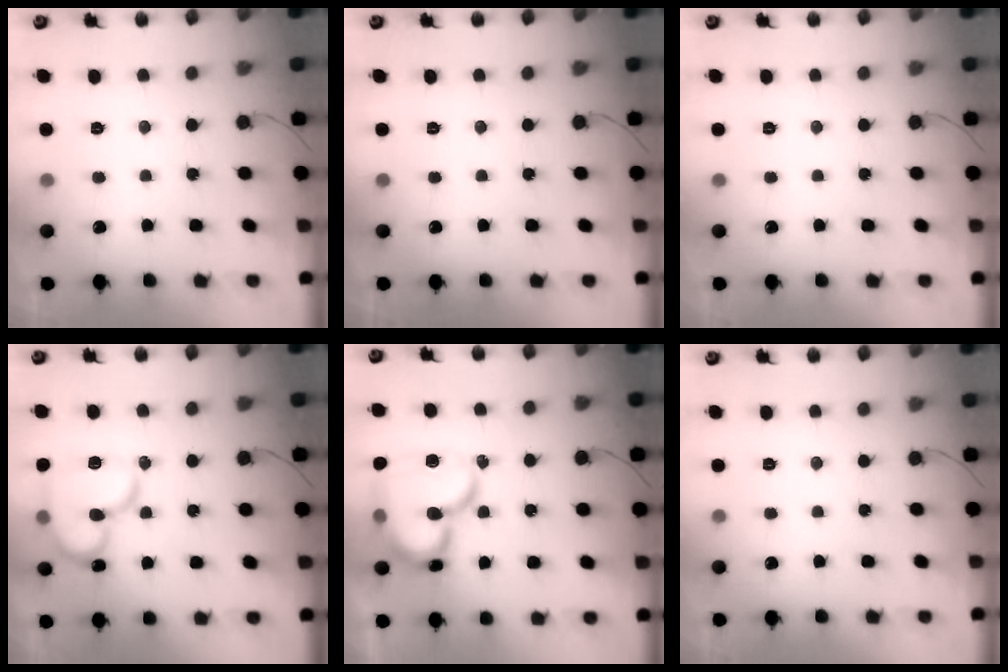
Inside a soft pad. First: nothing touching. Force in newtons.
{"total": 0.0}
{"total": 0.0}
{"total": 17.4, "press": 17.3, "slide": 1.8}
{"total": 22.7, "press": 22.6, "slide": 2.0}
{"total": 0.0}